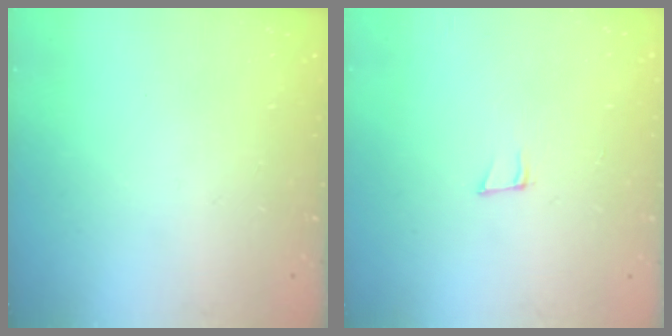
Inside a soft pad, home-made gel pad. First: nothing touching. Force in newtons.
{"total": 5.8, "press": 4.7, "slide": 3.4}